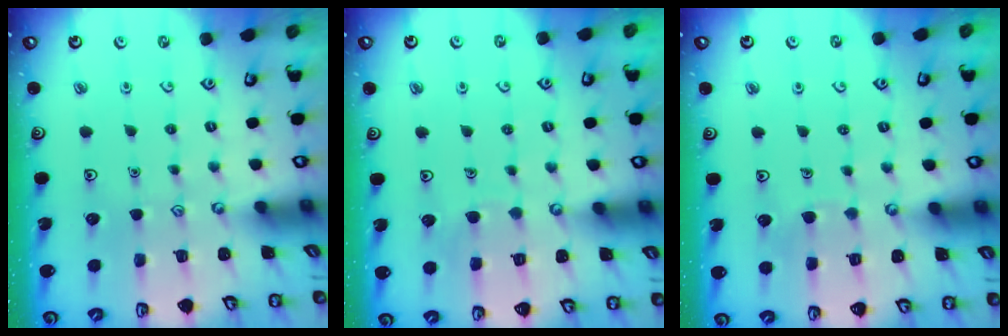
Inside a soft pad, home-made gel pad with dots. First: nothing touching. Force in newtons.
{"total": 4.9, "press": 4.9, "slide": 0.3}
{"total": 4.1, "press": 4.1, "slide": 0.3}